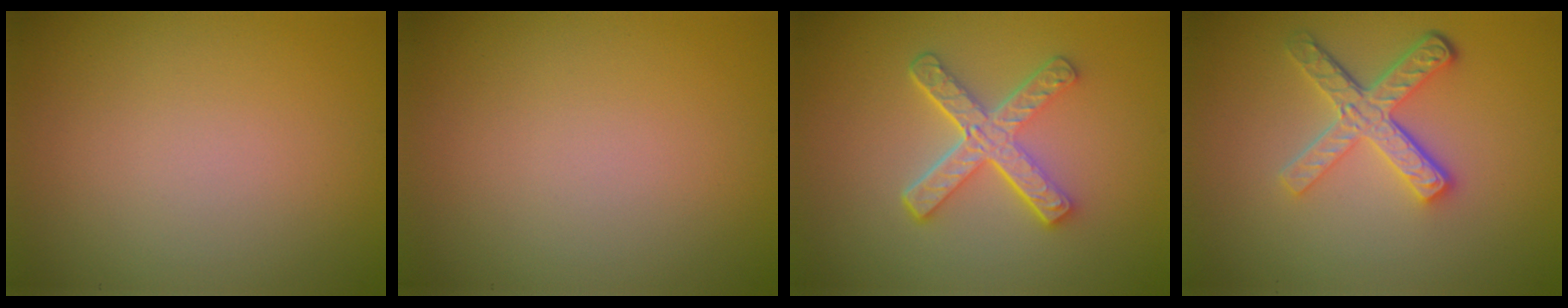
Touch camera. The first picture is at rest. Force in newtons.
{"total": 0.0}
{"total": 5.2, "press": 3.8, "slide": 3.6}
{"total": 4.7, "press": 3.4, "slide": 3.2}